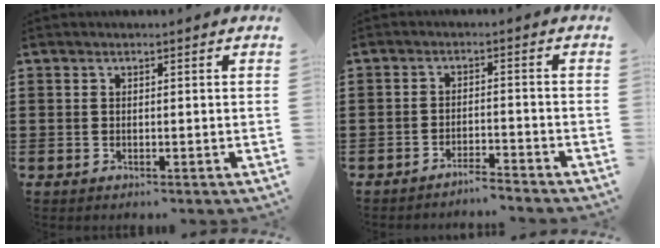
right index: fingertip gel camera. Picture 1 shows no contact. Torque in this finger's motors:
{"motor_torque": [0.29, 0.75, -0.05, -0.07]}